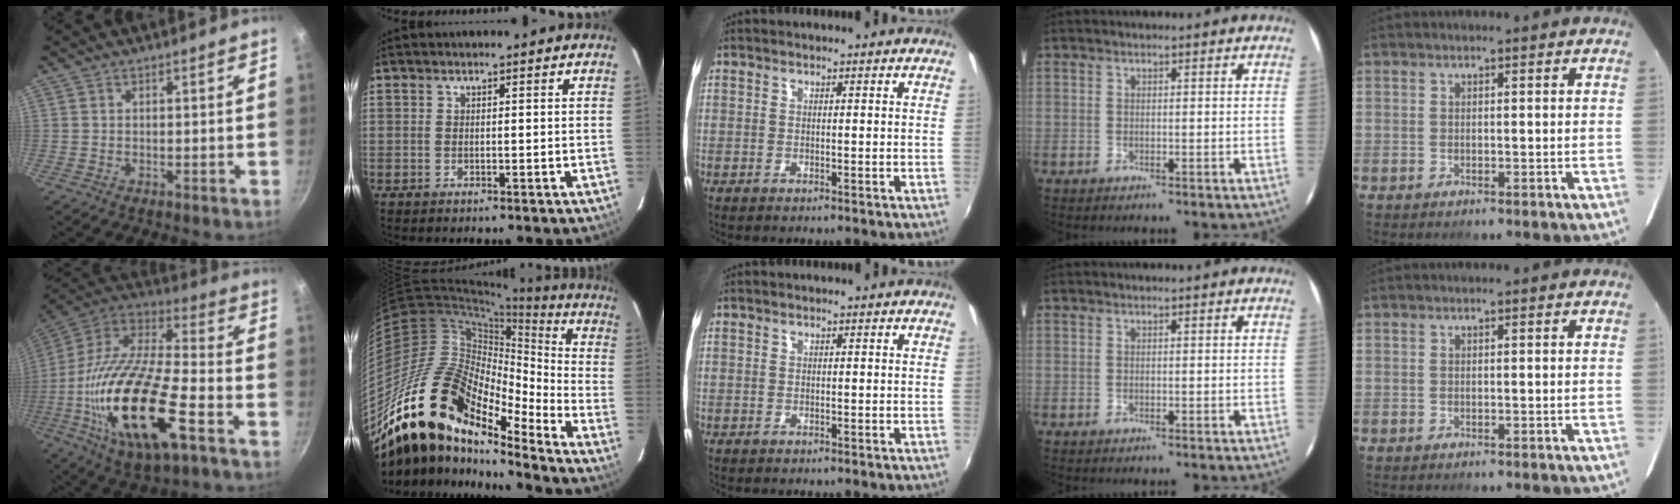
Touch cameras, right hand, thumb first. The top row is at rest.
{"thumb": {"total": 28.7, "force": [-9.7, 11.1, 24.6], "torque": [-0.456, 0.021, -0.185]}, "index": {"total": 23.5, "force": [-16.7, 9.8, 13.4], "torque": [-0.224, -0.025, -0.313]}}